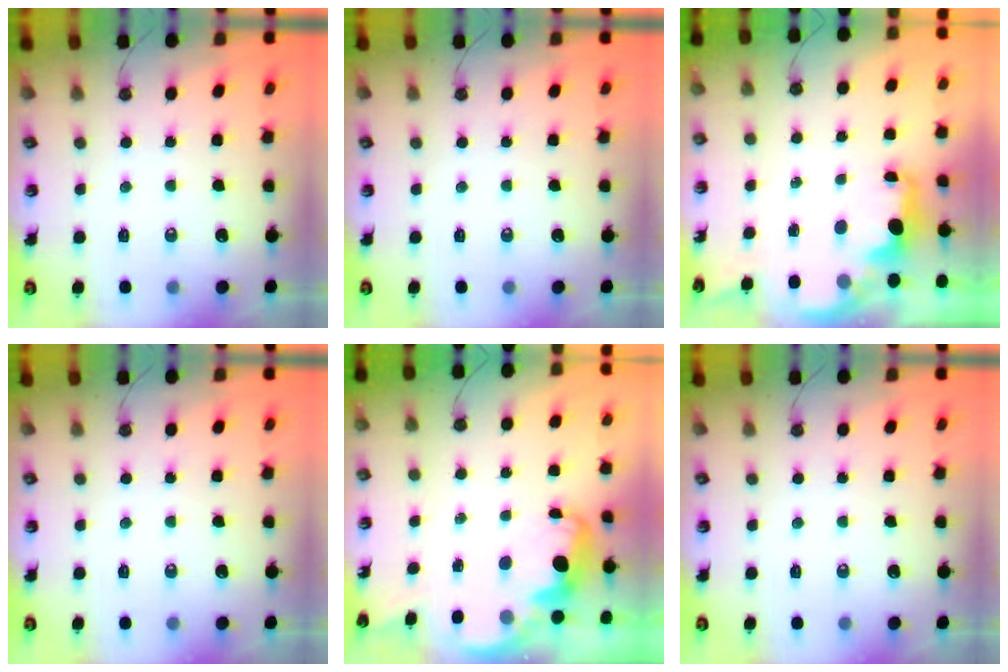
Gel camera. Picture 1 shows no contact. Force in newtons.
{"total": 0.0}
{"total": 1.8, "press": 1.7, "slide": 0.5}
{"total": 0.0}
{"total": 2.6, "press": 2.6, "slide": 0.5}
{"total": 0.0}